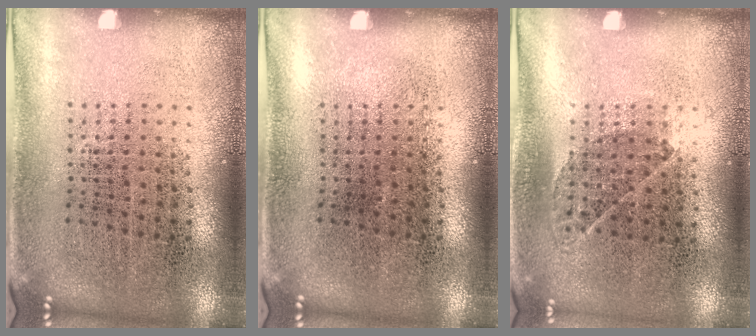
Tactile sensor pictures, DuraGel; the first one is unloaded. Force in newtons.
{"total": 0.0}
{"total": 0.8, "press": 0.7, "slide": 0.4}